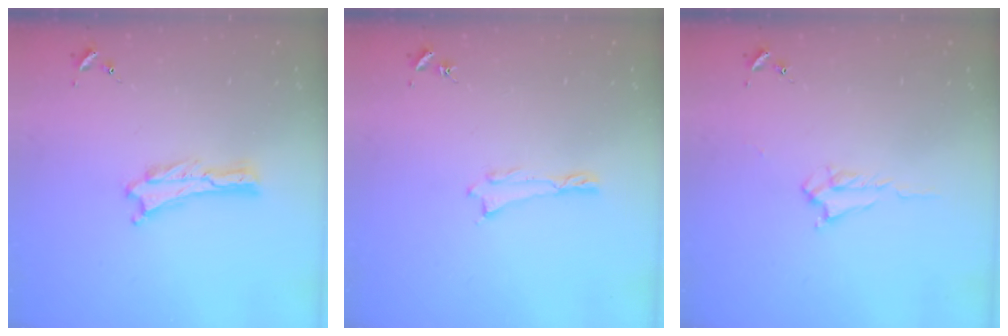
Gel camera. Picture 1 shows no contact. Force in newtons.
{"total": 0.0}
{"total": 1.7, "press": 1.7, "slide": 0.3}